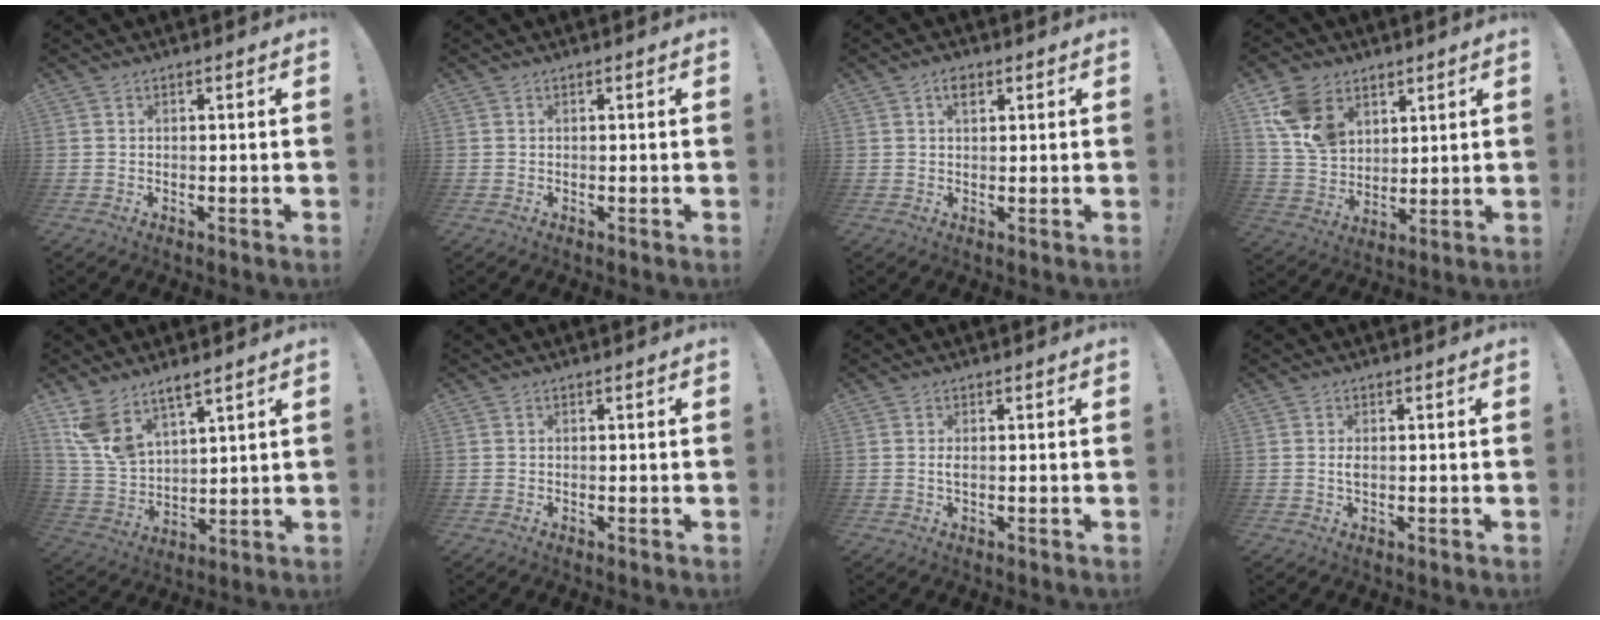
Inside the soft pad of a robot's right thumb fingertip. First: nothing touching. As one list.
[{"total": 0.0}, {"total": 3.3, "force": [1.6, 1.8, 2.2], "torque": [-0.027, -0.003, 0.025]}, {"total": 13.3, "force": [7.5, 9.5, 5.4], "torque": [-0.103, -0.028, 0.154]}, {"total": 10.2, "force": [8.2, 4.5, 4.2], "torque": [-0.094, -0.052, 0.162]}, {"total": 0.0}, {"total": 1.3, "force": [0.0, 0.1, 1.3], "torque": [-0.019, -0.003, -0.002]}, {"total": 1.3, "force": [0.0, 0.5, 1.3], "torque": [-0.019, 0.001, -0.003]}]